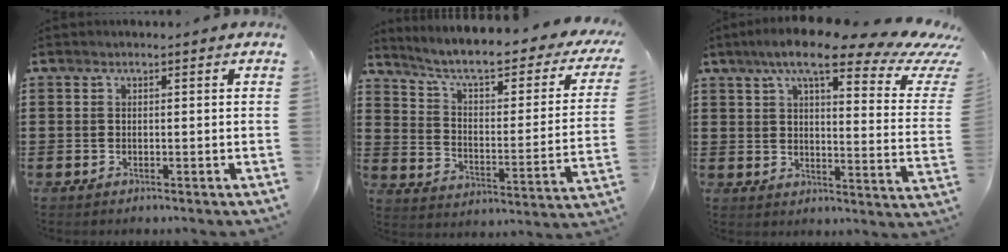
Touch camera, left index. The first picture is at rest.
{"total": 6.5, "force": [5.1, 0.9, 4.0], "torque": [-0.097, -0.040, 0.083]}
{"total": 12.0, "force": [8.4, 2.6, 8.2], "torque": [-0.154, -0.035, 0.135]}